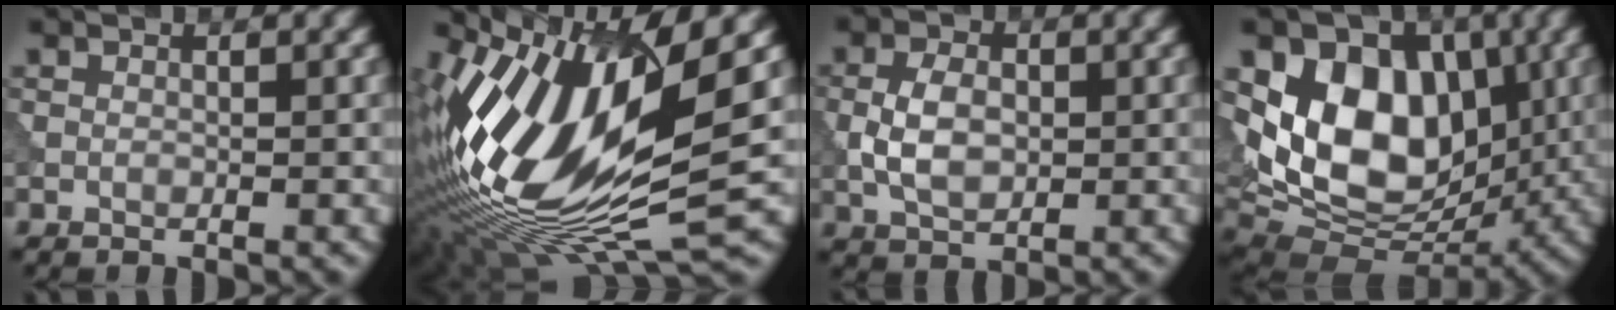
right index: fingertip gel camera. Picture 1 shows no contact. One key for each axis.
{"total": 14.5, "fx": 1.2, "fy": 5.0, "fz": 13.5, "tx": -0.277, "ty": 0.004, "tz": 0.034}
{"total": 3.4, "fx": -0.3, "fy": 2.1, "fz": 2.7, "tx": -0.054, "ty": 0.005, "tz": -0.007}
{"total": 11.8, "fx": 2.0, "fy": 7.9, "fz": 8.5, "tx": -0.134, "ty": 0.000, "tz": 0.025}